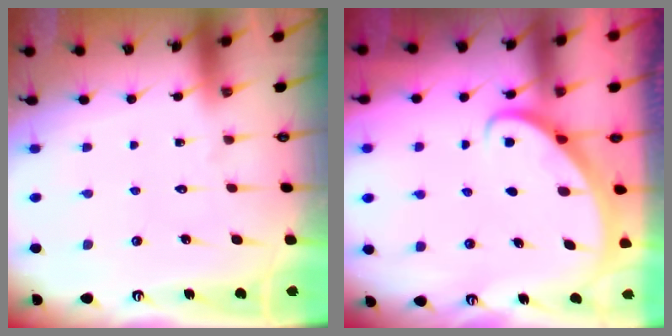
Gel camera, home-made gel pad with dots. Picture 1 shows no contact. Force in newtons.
{"total": 3.0, "press": 3.0, "slide": 0.2}